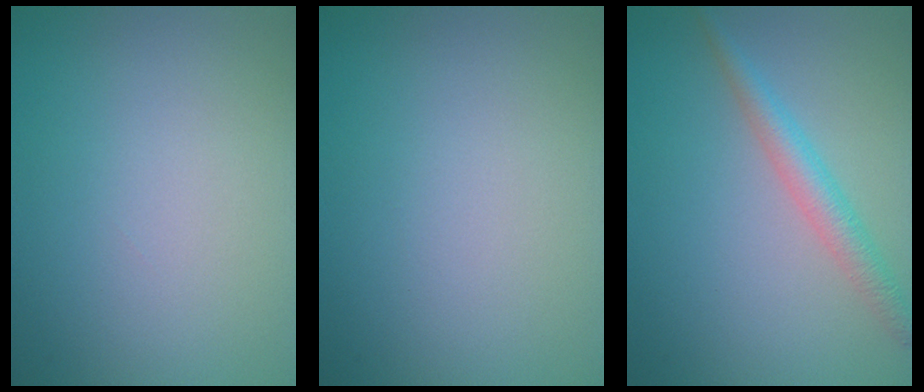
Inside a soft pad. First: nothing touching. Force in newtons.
{"total": 0.0}
{"total": 2.7, "press": 2.7, "slide": 0.2}